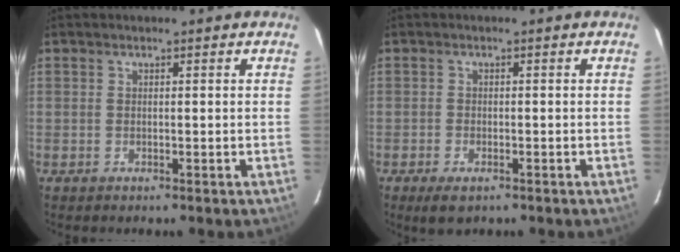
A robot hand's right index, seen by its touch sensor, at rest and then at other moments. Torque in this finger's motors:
{"motor_torque": [0.33, -0.25, 0.06, 0.00]}